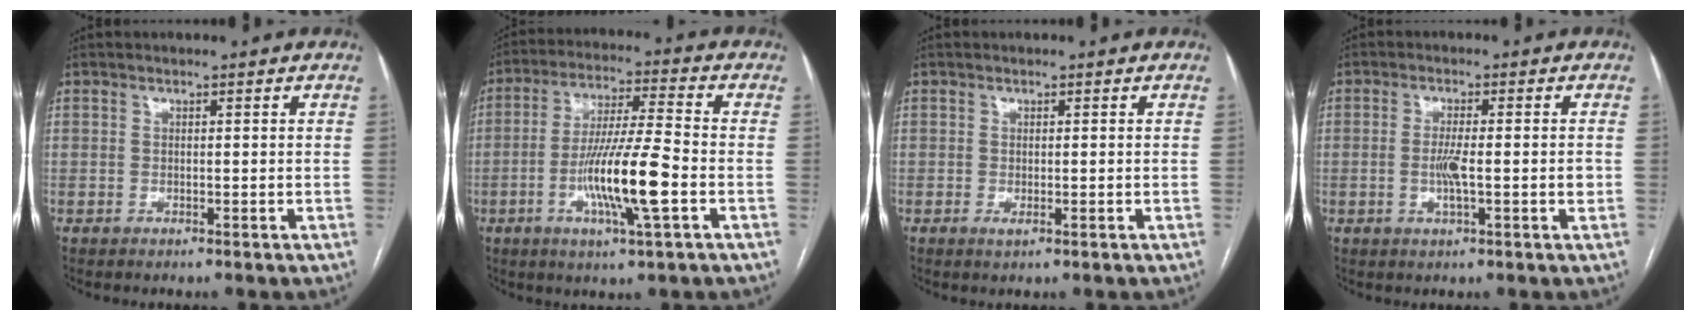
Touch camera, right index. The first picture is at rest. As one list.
[{"total": 12.4, "force": [-3.6, 0.2, 11.9], "torque": [-0.228, -0.009, -0.068]}, {"total": 1.1, "force": [-0.4, 0.2, 1.0], "torque": [-0.015, -0.003, -0.004]}, {"total": 4.7, "force": [-0.8, 0.5, 4.6], "torque": [-0.089, 0.000, -0.012]}]